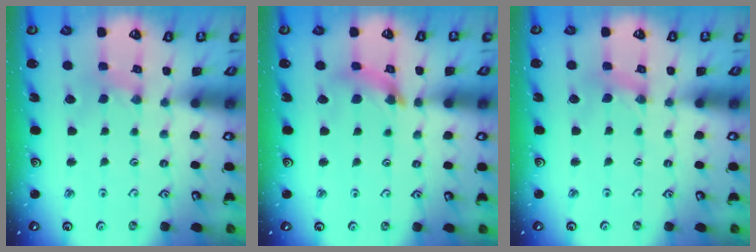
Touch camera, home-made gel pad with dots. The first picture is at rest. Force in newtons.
{"total": 7.7, "press": 7.7, "slide": 0.7}
{"total": 0.0}